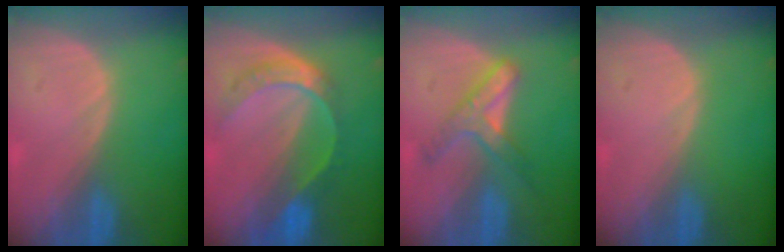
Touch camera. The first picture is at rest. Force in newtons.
{"total": 7.7, "press": 6.4, "slide": 4.4}
{"total": 5.5, "press": 5.4, "slide": 1.4}
{"total": 0.0}